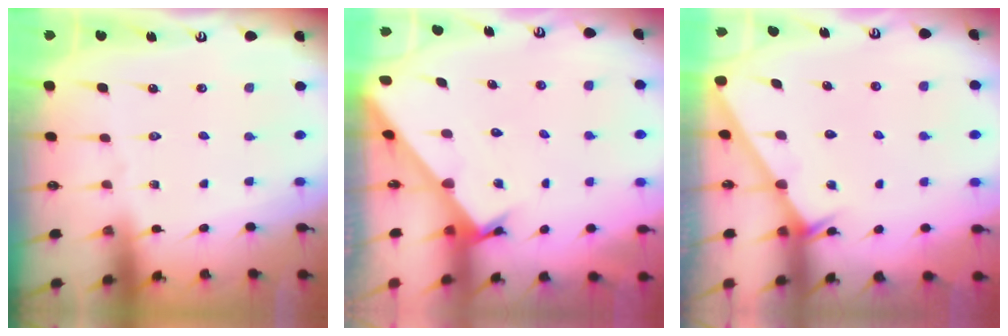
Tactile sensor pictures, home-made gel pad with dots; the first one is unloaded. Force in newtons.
{"total": 2.1, "press": 2.1, "slide": 0.2}
{"total": 1.4, "press": 1.4, "slide": 0.1}